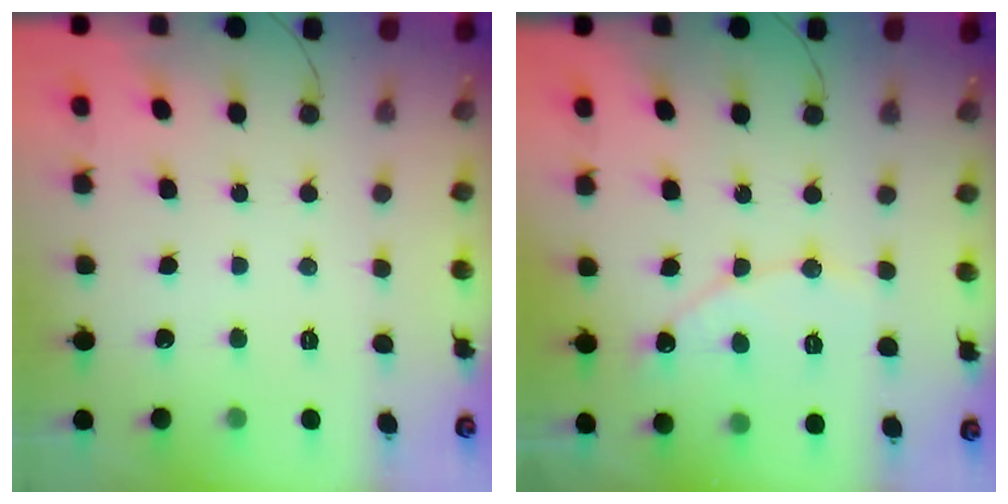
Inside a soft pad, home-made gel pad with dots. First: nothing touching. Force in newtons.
{"total": 7.1, "press": 7.1, "slide": 0.6}